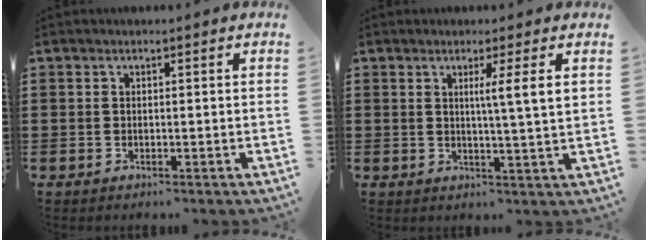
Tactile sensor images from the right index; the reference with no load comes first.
{"total": 4.5, "force": [1.4, -0.7, 4.2], "torque": [-0.077, -0.010, 0.018]}